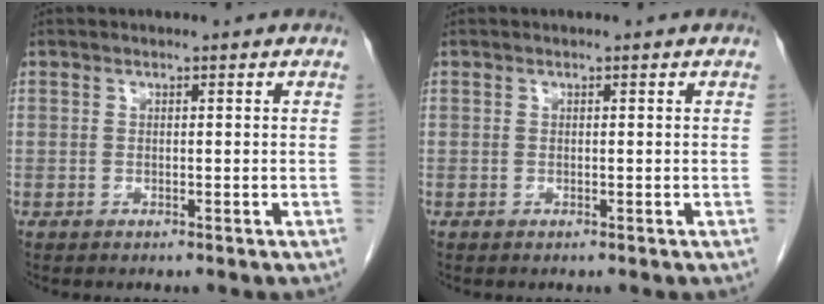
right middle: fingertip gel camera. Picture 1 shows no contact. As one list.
[{"total": 0.0}]